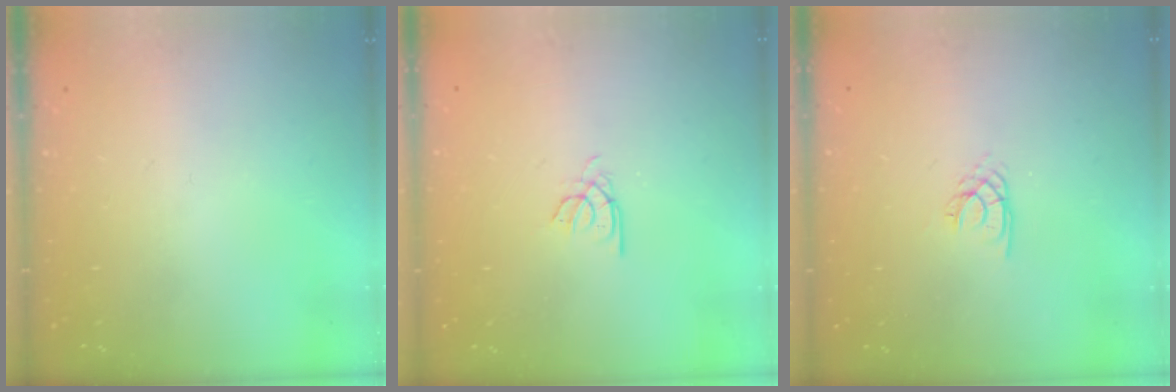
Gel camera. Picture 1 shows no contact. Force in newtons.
{"total": 2.0, "press": 1.9, "slide": 0.4}
{"total": 2.0, "press": 1.9, "slide": 0.4}